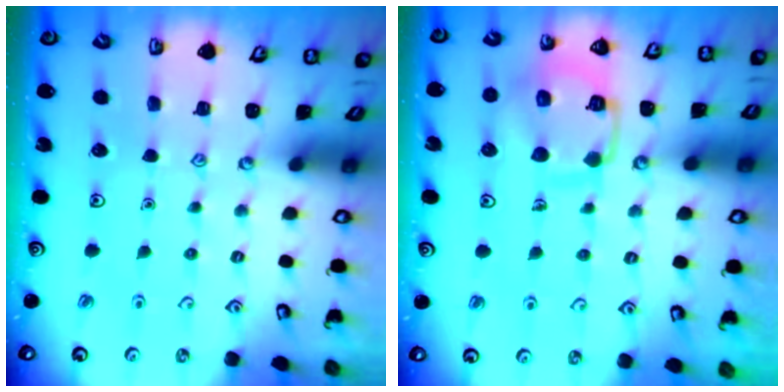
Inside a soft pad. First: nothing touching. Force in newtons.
{"total": 13.2, "press": 13.1, "slide": 1.4}